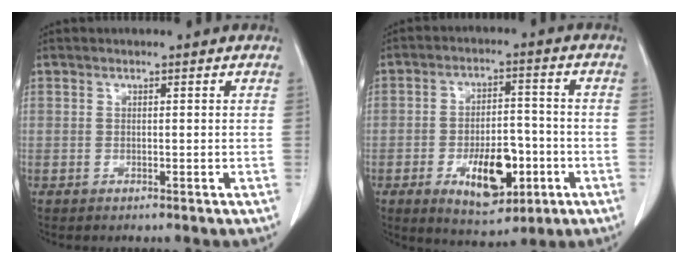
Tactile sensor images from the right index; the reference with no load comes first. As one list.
[{"total": 10.7, "force": [-3.8, 4.9, 8.7], "torque": [-0.141, 0.006, -0.050]}]